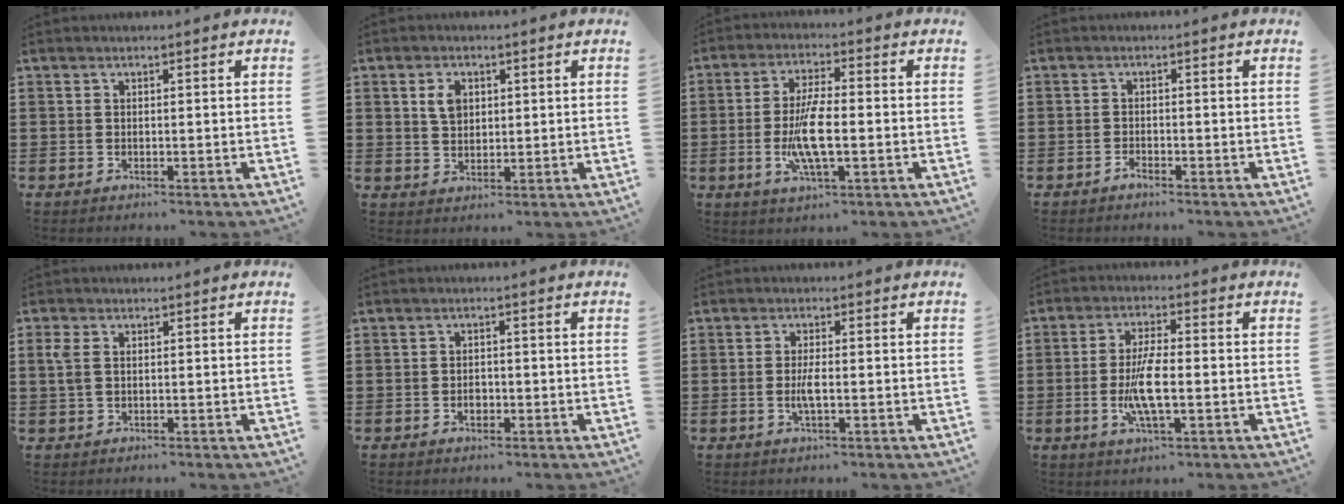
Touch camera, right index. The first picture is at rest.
{"total": 3.5, "force": [1.1, 2.3, 2.4], "torque": [-0.048, 0.006, 0.016]}
{"total": 8.4, "force": [-1.6, 2.3, 7.9], "torque": [-0.174, -0.014, -0.034]}
{"total": 1.1, "force": [-1.0, 0.3, 0.4], "torque": [-0.011, -0.002, -0.019]}
{"total": 2.8, "force": [0.5, 1.7, 2.2], "torque": [-0.055, 0.005, 0.005]}
{"total": 1.8, "force": [-0.6, 1.2, 1.2], "torque": [-0.025, 0.003, -0.012]}
{"total": 2.8, "force": [-0.6, 0.7, 2.7], "torque": [-0.062, -0.006, -0.015]}
{"total": 7.4, "force": [-1.5, 2.0, 7.0], "torque": [-0.152, -0.012, -0.032]}